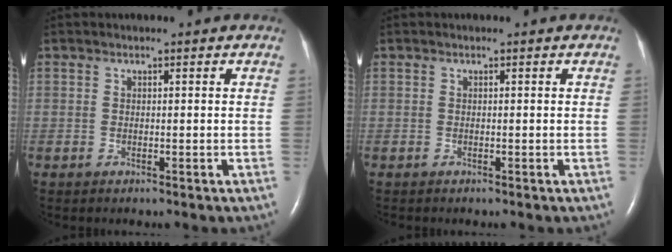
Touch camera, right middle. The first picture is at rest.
{"total": 0.0}